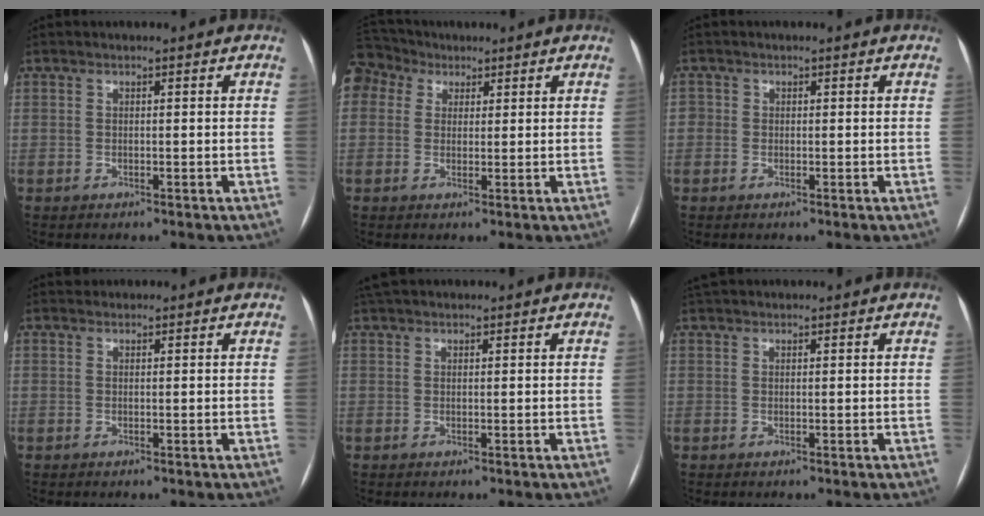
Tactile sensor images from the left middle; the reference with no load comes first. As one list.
[{"total": 5.7, "force": [3.6, 4.3, 1.2], "torque": [-0.031, 0.039, 0.074]}, {"total": 1.2, "force": [0.0, 1.1, 0.3], "torque": [0.004, 0.004, -0.004]}, {"total": 0.8, "force": [0.7, 0.4, -0.1], "torque": [-0.001, 0.014, 0.012]}, {"total": 3.8, "force": [3.3, 1.1, 1.4], "torque": [-0.023, 0.040, 0.058]}, {"total": 3.1, "force": [2.8, 0.9, 1.0], "torque": [-0.017, 0.038, 0.049]}]